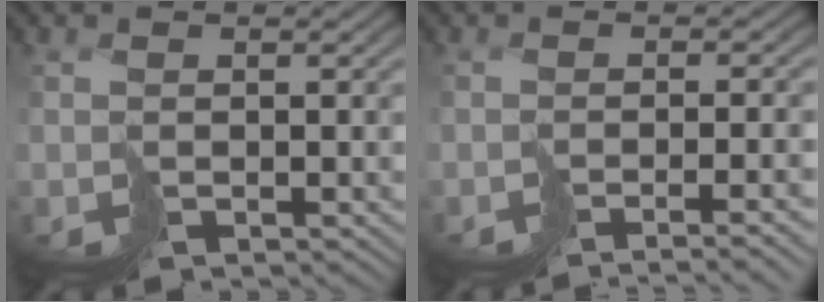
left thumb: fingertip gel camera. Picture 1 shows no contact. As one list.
[{"total": 4.7, "force": [-3.3, -0.1, 3.3], "torque": [-0.026, -0.006, -0.041]}]